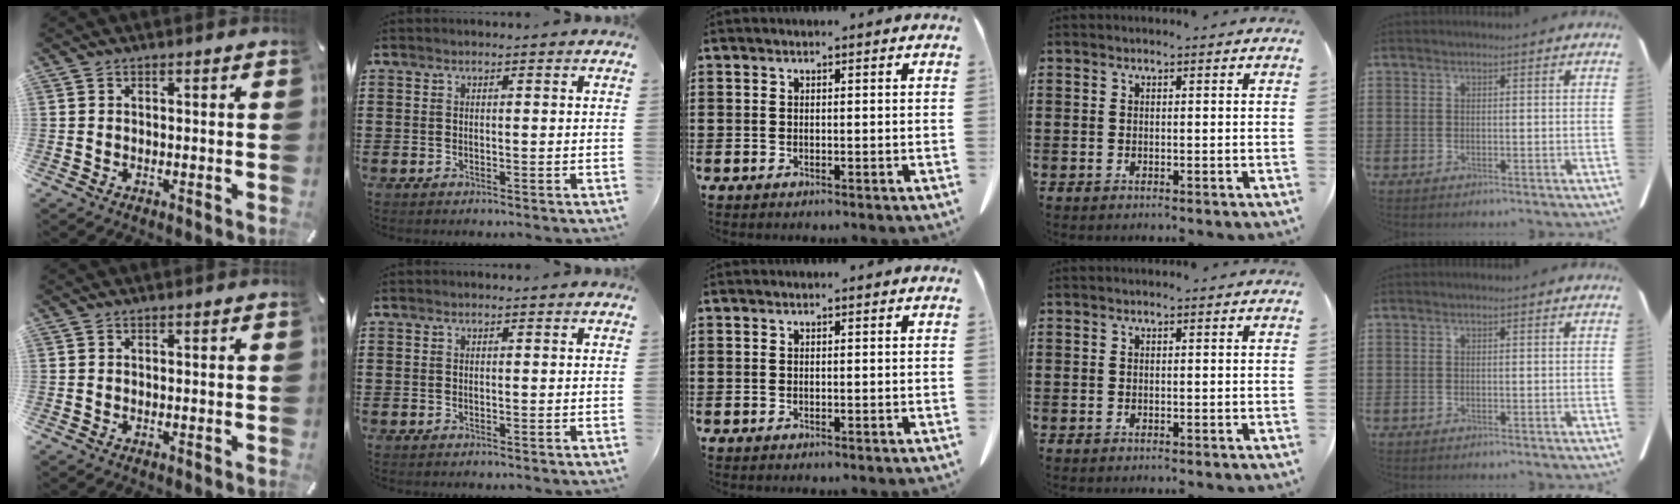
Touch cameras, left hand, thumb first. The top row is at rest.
{}